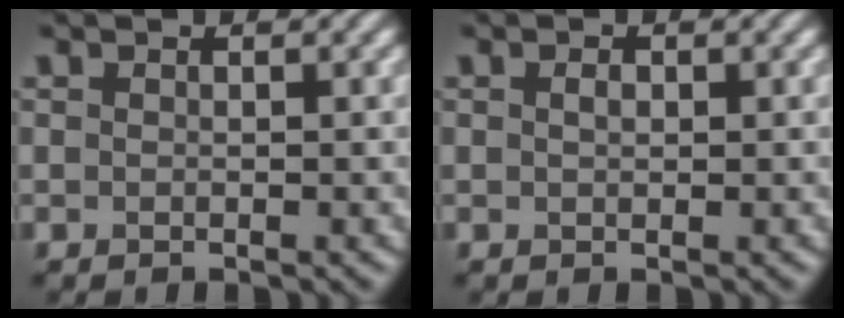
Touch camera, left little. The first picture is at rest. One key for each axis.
{"total": 0.8, "fx": 0.2, "fy": 0.5, "fz": 0.6, "tx": -0.013, "ty": 0.002, "tz": 0.003}